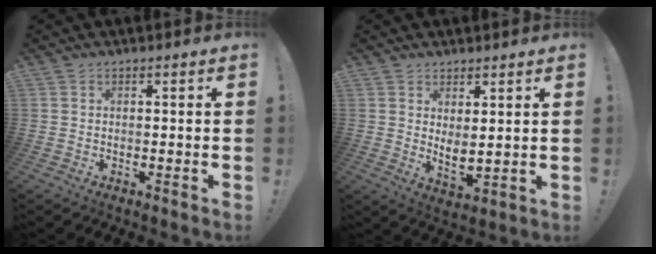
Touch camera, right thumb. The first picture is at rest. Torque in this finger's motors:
{"motor_torque": [-0.22, 0.38, 0.25, 0.37, 0.09]}